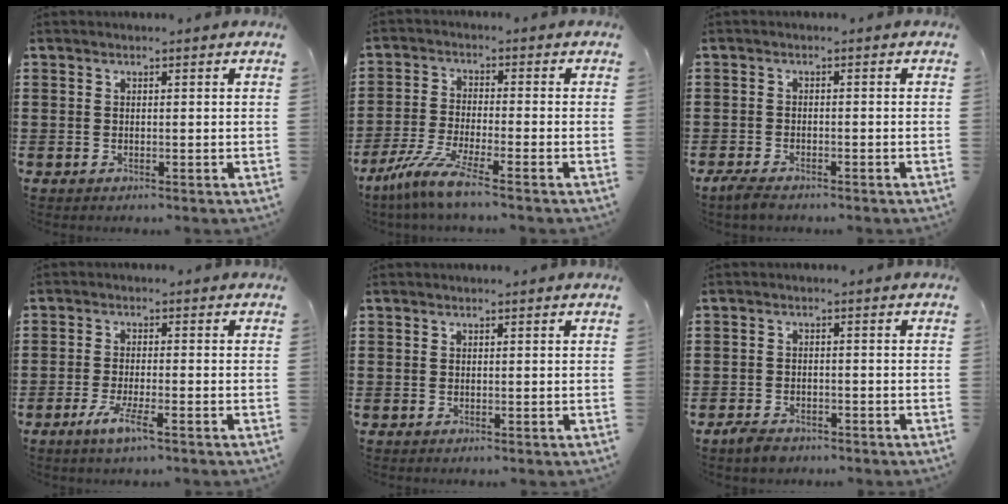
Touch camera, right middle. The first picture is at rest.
{"total": 6.8, "force": [-5.4, -0.1, 4.1], "torque": [-0.100, -0.019, -0.110]}
{"total": 1.9, "force": [-1.6, 0.4, 0.9], "torque": [-0.033, -0.005, -0.034]}
{"total": 4.5, "force": [-2.6, 0.6, 3.6], "torque": [-0.070, -0.005, -0.049]}
{"total": 0.0}
{"total": 2.1, "force": [-1.8, 0.8, 0.7], "torque": [-0.025, 0.000, -0.040]}